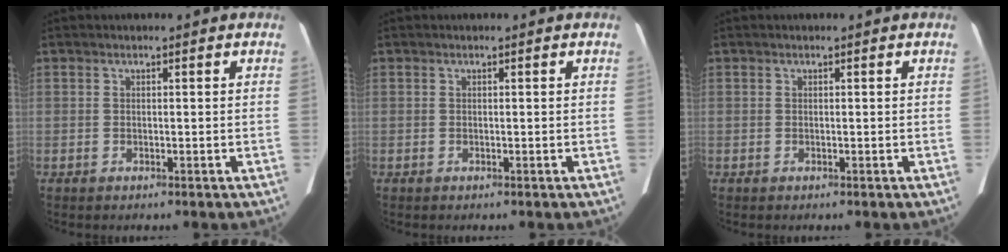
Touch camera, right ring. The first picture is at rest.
{"total": 0.0}
{"total": 0.0}